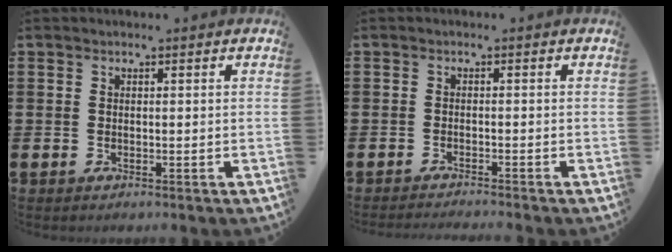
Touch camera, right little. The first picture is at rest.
{"total": 1.0, "force": [-1.0, -0.2, 0.0], "torque": [-0.001, 0.001, -0.020]}